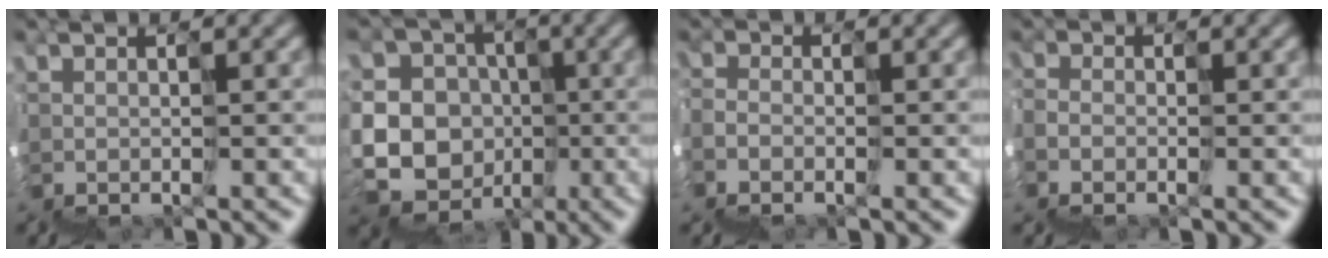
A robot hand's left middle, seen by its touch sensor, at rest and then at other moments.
{"total": 12.6, "force": [-4.2, 11.9, 0.9], "torque": [-0.022, 0.002, -0.077]}
{"total": 3.0, "force": [-2.9, 0.9, 0.0], "torque": [0.007, -0.019, -0.049]}
{"total": 3.2, "force": [-2.6, 1.6, 0.9], "torque": [-0.009, -0.021, -0.043]}